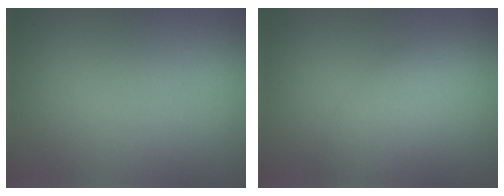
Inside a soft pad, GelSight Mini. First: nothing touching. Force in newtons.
{"total": 2.7, "press": 2.7, "slide": 0.2}